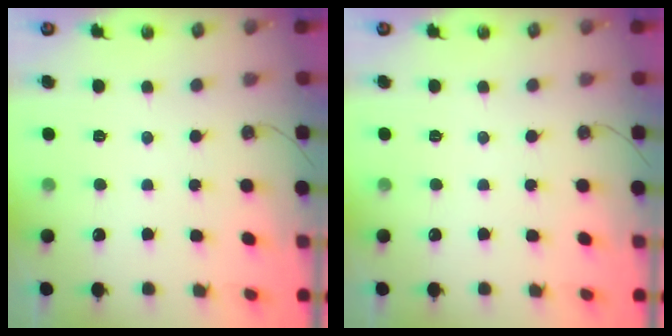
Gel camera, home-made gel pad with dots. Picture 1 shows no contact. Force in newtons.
{"total": 0.0}